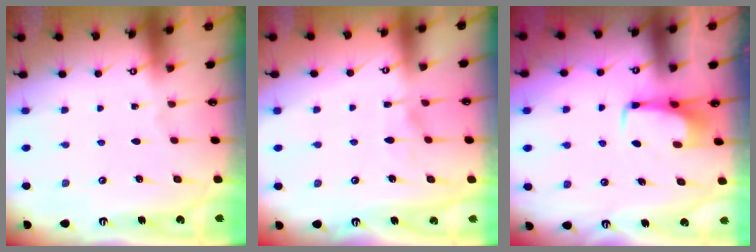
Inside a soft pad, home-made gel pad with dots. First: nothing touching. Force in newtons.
{"total": 5.2, "press": 5.2, "slide": 0.3}
{"total": 3.2, "press": 3.2, "slide": 0.4}